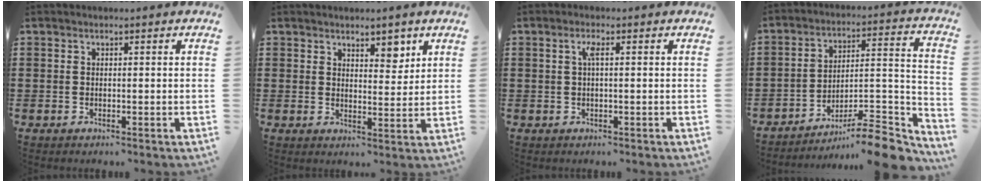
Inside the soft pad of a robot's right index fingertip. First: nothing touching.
{"total": 4.0, "force": [3.1, 2.1, 1.3], "torque": [-0.020, -0.003, 0.053]}
{"total": 1.7, "force": [0.3, 0.2, 1.7], "torque": [-0.035, 0.002, 0.004]}
{"total": 9.9, "force": [-8.1, 1.6, 5.4], "torque": [-0.065, 0.013, -0.161]}